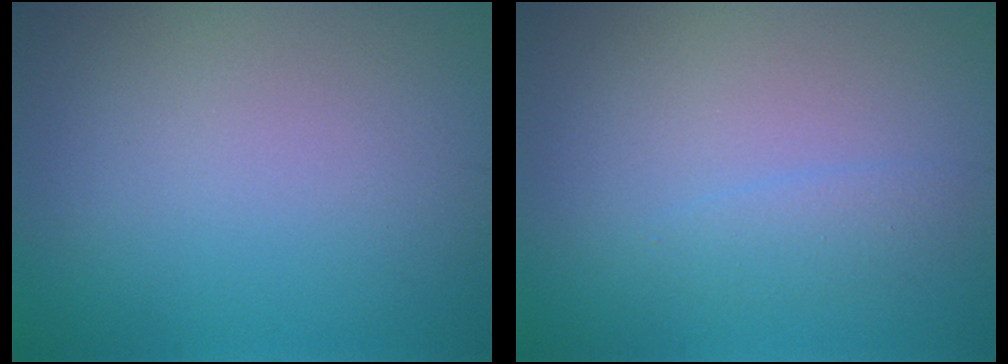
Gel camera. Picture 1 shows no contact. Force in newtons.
{"total": 1.2, "press": 1.2, "slide": 0.1}